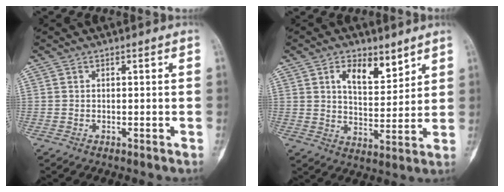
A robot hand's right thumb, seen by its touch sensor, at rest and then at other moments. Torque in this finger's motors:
{"motor_torque": [0.04, 0.36, 0.30, -0.02, 0.04]}